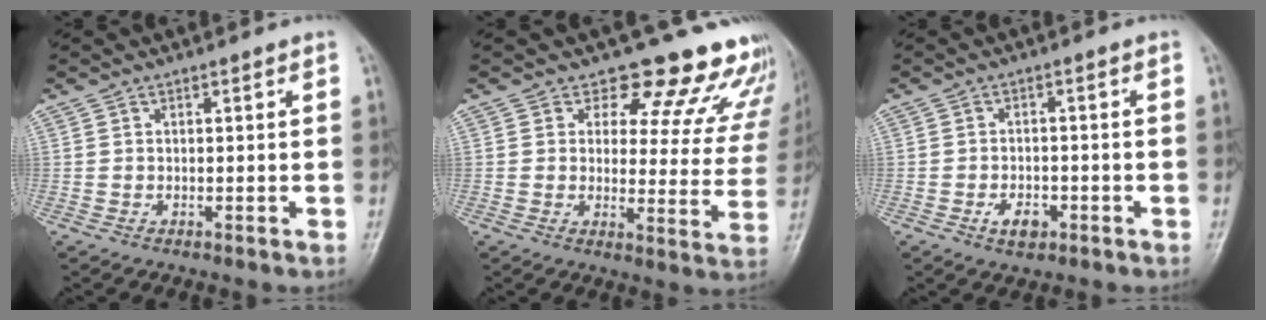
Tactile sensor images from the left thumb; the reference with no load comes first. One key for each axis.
{"total": 16.2, "fx": 14.4, "fy": 6.5, "fz": 3.8, "tx": 0.021, "ty": -0.109, "tz": 0.143}
{"total": 4.1, "fx": -1.9, "fy": 2.5, "fz": 2.6, "tx": -0.036, "ty": 0.009, "tz": -0.030}